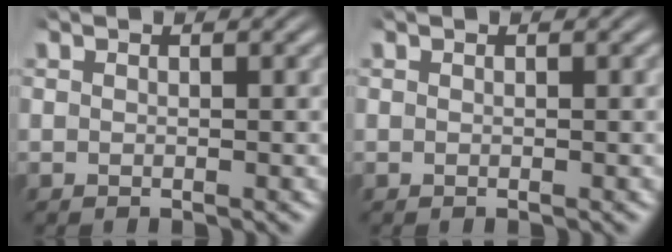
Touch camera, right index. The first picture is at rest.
{"total": 0.0}